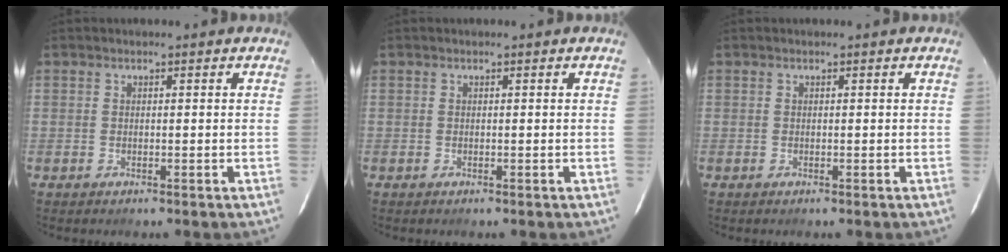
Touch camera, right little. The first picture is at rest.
{"total": 0.0}
{"total": 0.0}